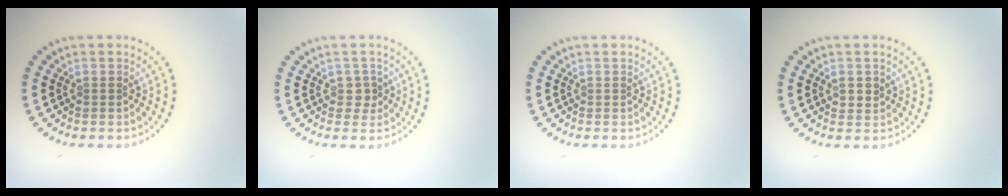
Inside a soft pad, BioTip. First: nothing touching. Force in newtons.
{"total": 1.3, "press": 1.1, "slide": 0.7}
{"total": 0.0}
{"total": 1.2, "press": 1.1, "slide": 0.4}